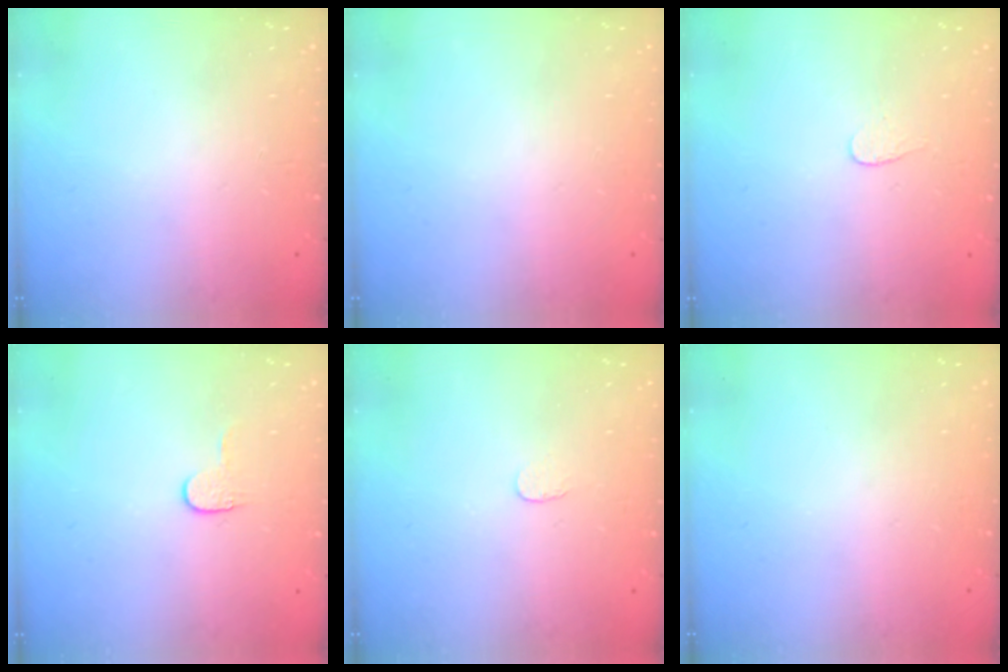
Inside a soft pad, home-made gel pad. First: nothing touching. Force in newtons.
{"total": 0.0}
{"total": 2.7, "press": 2.7, "slide": 0.3}
{"total": 3.4, "press": 3.4, "slide": 0.4}
{"total": 2.6, "press": 2.6, "slide": 0.2}
{"total": 0.0}